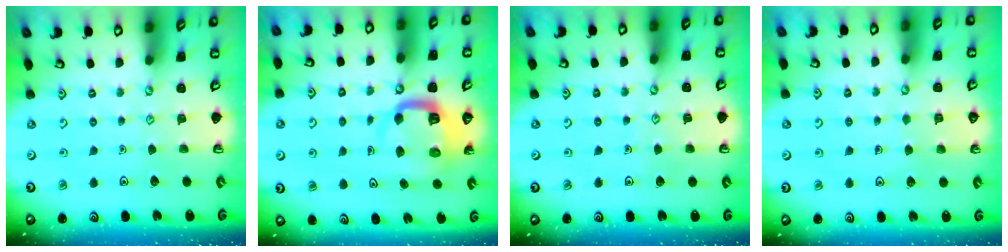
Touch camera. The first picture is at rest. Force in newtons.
{"total": 6.0, "press": 5.9, "slide": 0.8}
{"total": 4.5, "press": 4.5, "slide": 0.3}
{"total": 4.3, "press": 4.3, "slide": 0.3}